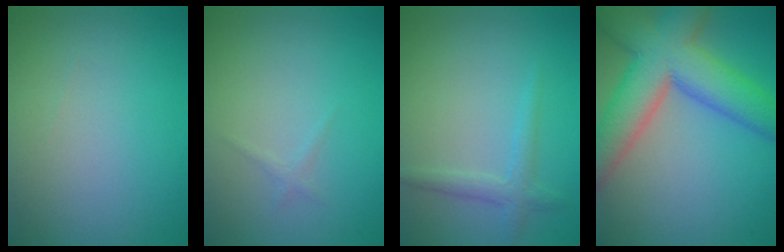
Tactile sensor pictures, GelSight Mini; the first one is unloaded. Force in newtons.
{"total": 0.6, "press": 0.6, "slide": 0.0}
{"total": 1.8, "press": 1.8, "slide": 0.0}
{"total": 10.7, "press": 10.7, "slide": 0.5}